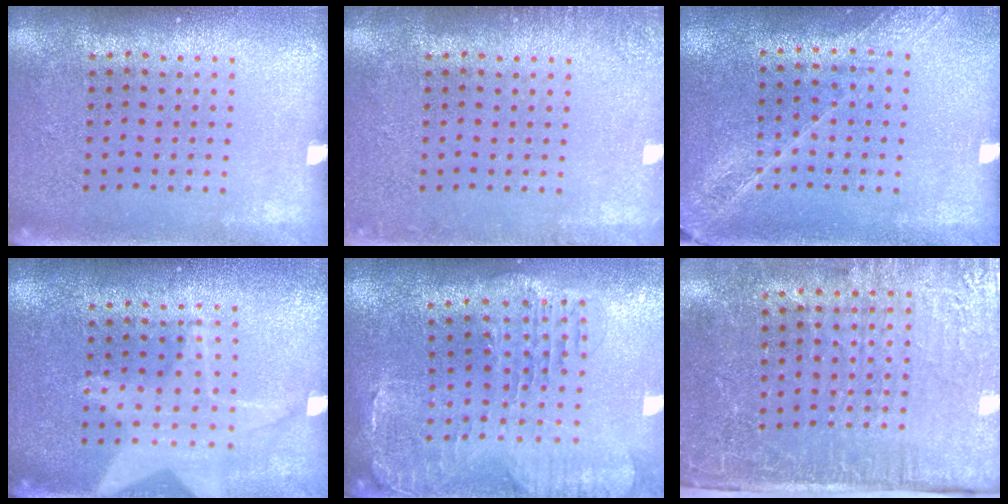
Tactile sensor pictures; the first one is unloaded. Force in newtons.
{"total": 1.3, "press": 1.3, "slide": 0.2}
{"total": 1.6, "press": 1.6, "slide": 0.2}
{"total": 1.4, "press": 1.3, "slide": 0.3}
{"total": 1.5, "press": 1.4, "slide": 0.4}
{"total": 5.0, "press": 4.1, "slide": 3.0}